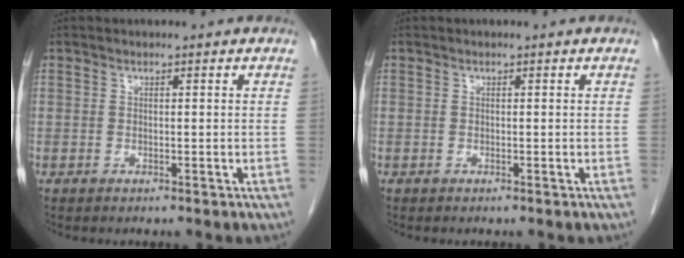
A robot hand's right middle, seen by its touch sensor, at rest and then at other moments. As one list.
[{"total": 0.0}]